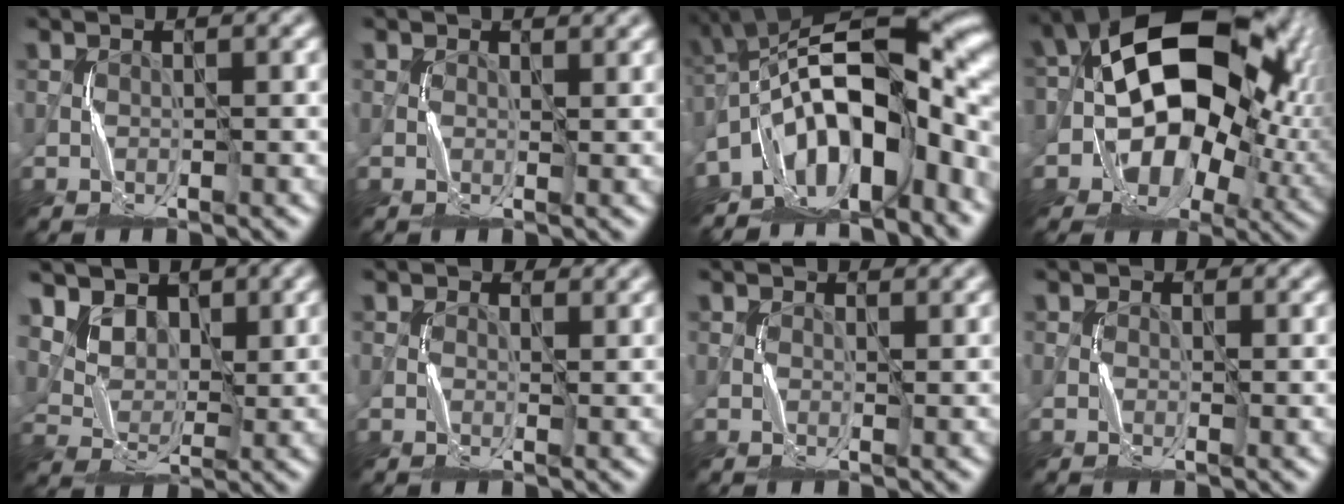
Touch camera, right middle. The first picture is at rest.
{"total": 1.5, "force": [1.0, 0.8, 0.7], "torque": [-0.013, -0.001, 0.015]}
{"total": 13.5, "force": [-5.5, 6.3, 10.6], "torque": [-0.143, 0.014, -0.104]}
{"total": 16.4, "force": [-0.3, 11.6, 11.7], "torque": [-0.169, -0.012, -0.008]}
{"total": 5.4, "force": [3.2, 3.6, 2.4], "torque": [-0.064, -0.023, 0.072]}
{"total": 1.8, "force": [1.4, 1.1, 0.6], "torque": [-0.008, -0.005, 0.016]}
{"total": 1.3, "force": [1.0, 0.7, 0.6], "torque": [-0.011, -0.002, 0.013]}
{"total": 1.2, "force": [0.5, 1.0, 0.4], "torque": [-0.004, -0.002, 0.002]}